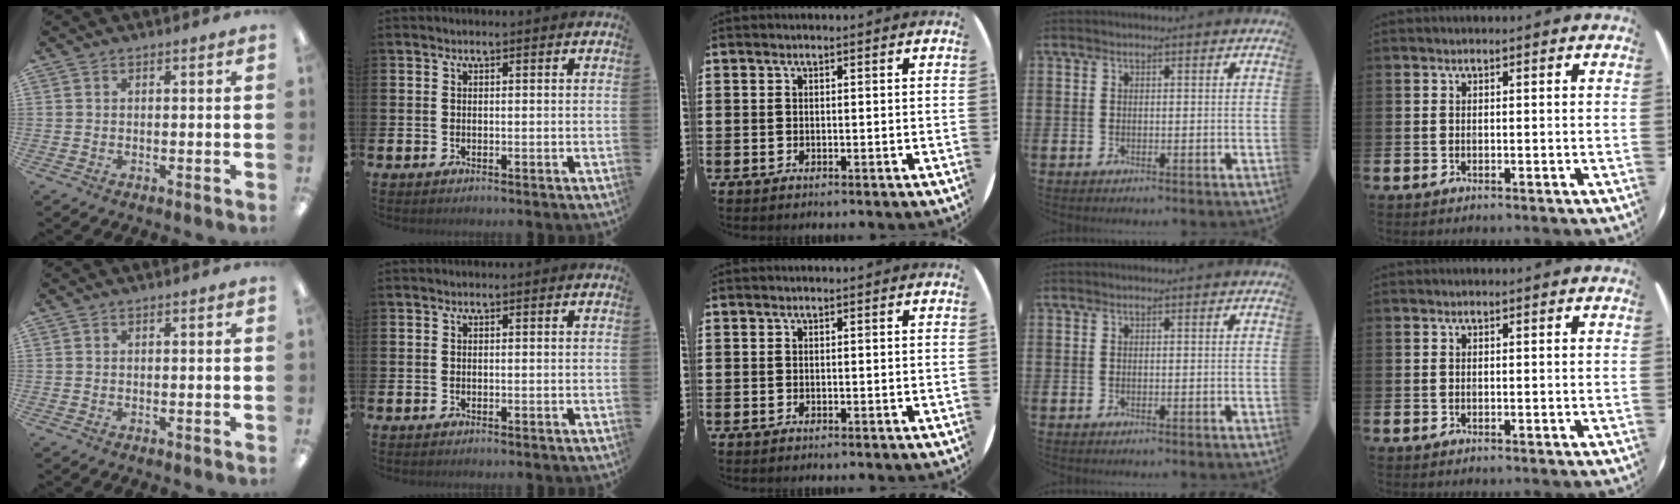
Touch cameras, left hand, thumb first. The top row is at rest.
{}